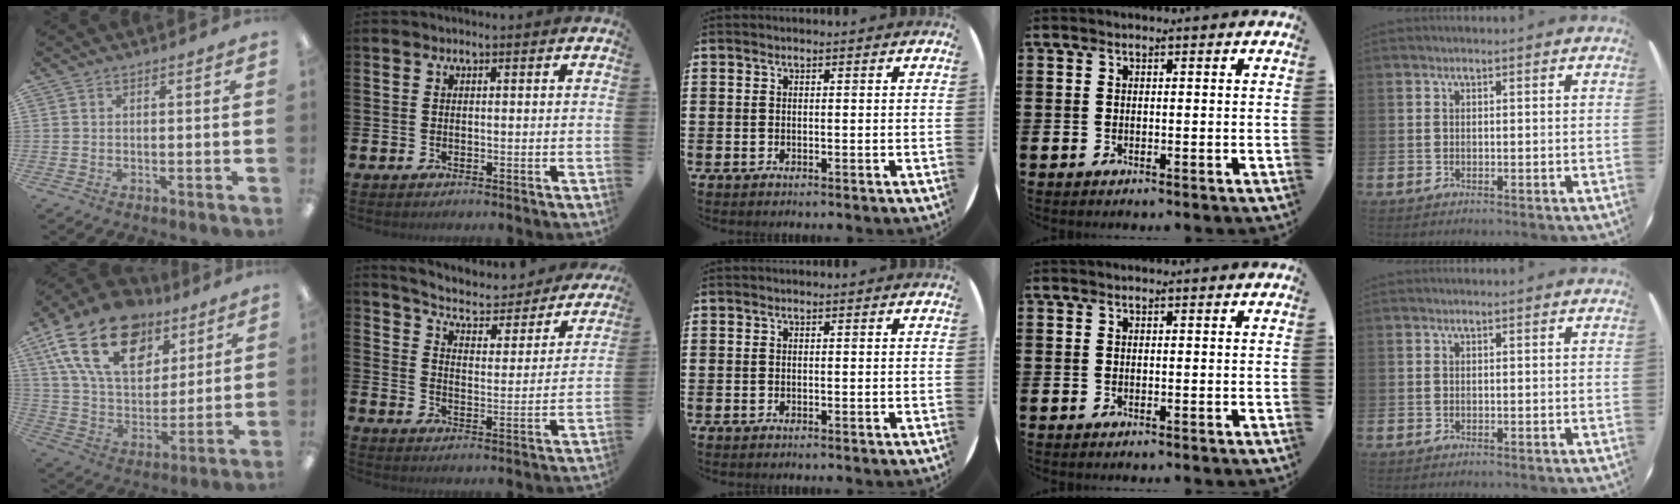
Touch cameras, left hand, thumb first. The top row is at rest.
{"thumb": {"total": 22.7, "force": [12.6, 13.3, 13.4], "torque": [-0.247, -0.053, 0.227]}, "index": {"total": 5.9, "force": [5.4, 1.7, 1.7], "torque": [-0.053, -0.045, 0.085]}}